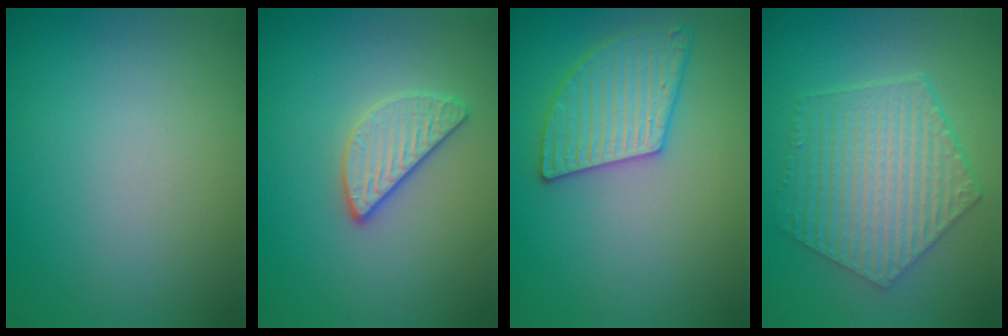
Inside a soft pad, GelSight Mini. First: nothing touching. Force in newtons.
{"total": 2.6, "press": 2.5, "slide": 0.7}
{"total": 4.3, "press": 4.0, "slide": 1.5}
{"total": 6.6, "press": 5.1, "slide": 4.2}